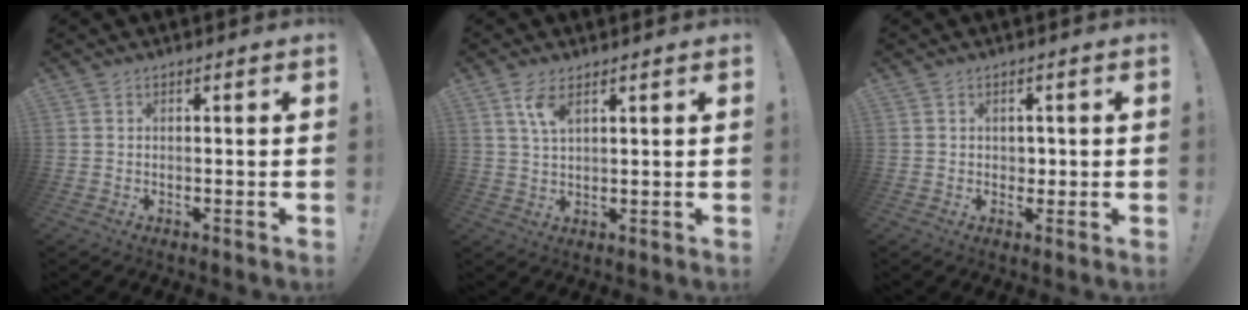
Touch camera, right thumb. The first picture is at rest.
{"total": 5.2, "force": [2.7, 2.0, 3.9], "torque": [-0.066, -0.010, 0.047]}
{"total": 2.2, "force": [0.4, 2.2, 0.2], "torque": [0.008, -0.003, 0.006]}